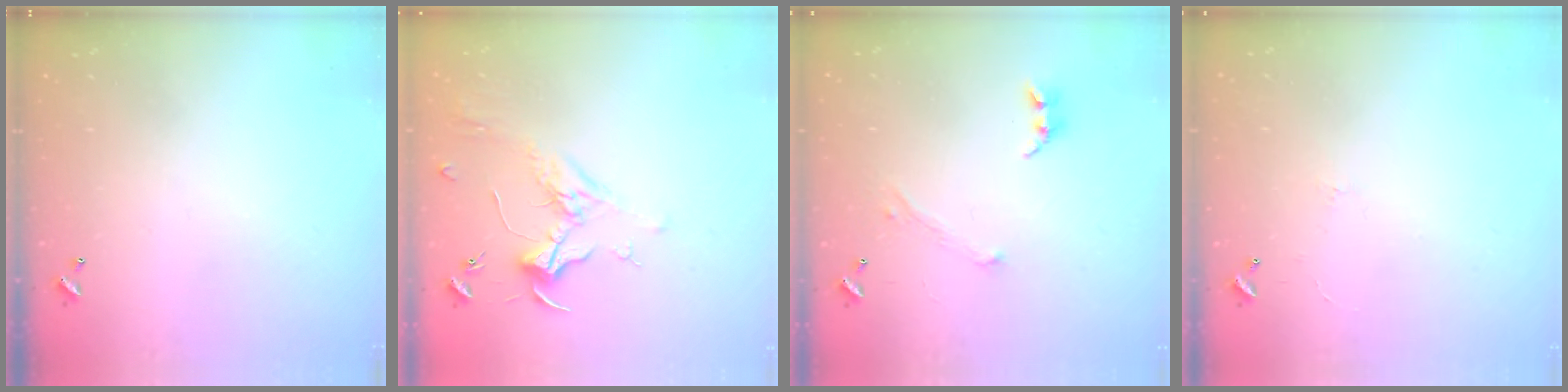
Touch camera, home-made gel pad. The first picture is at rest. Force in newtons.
{"total": 1.8, "press": 1.7, "slide": 0.7}
{"total": 1.7, "press": 1.6, "slide": 0.5}
{"total": 1.8, "press": 1.7, "slide": 0.4}